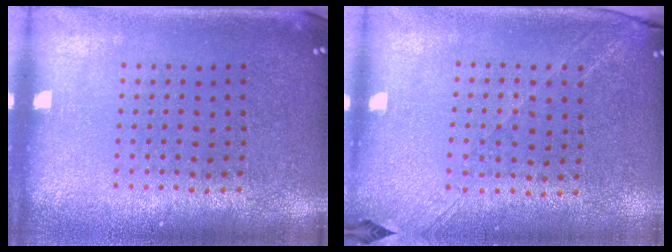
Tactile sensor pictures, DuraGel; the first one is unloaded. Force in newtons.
{"total": 1.3, "press": 1.2, "slide": 0.4}